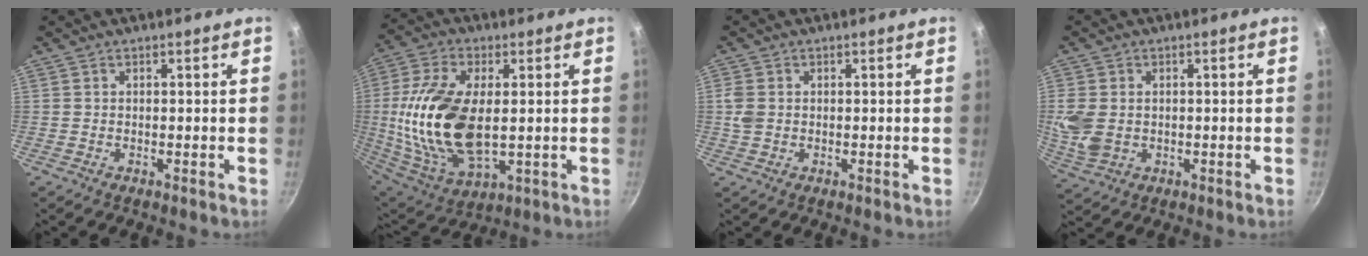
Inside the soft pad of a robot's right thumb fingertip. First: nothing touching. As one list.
[{"total": 21.3, "force": [0.8, 11.3, 18.1], "torque": [-0.358, -0.001, 0.021]}, {"total": 3.2, "force": [0.2, 2.5, 2.0], "torque": [-0.040, 0.002, 0.004]}, {"total": 7.0, "force": [0.1, 5.3, 4.6], "torque": [-0.100, -0.003, 0.009]}]